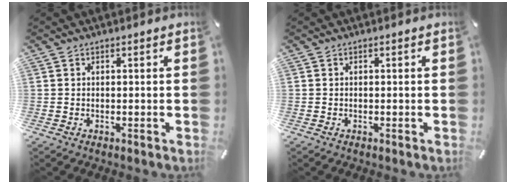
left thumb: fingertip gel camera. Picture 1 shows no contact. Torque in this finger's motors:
{"motor_torque": [-0.04, 0.03, -0.02, 0.02, 0.00]}